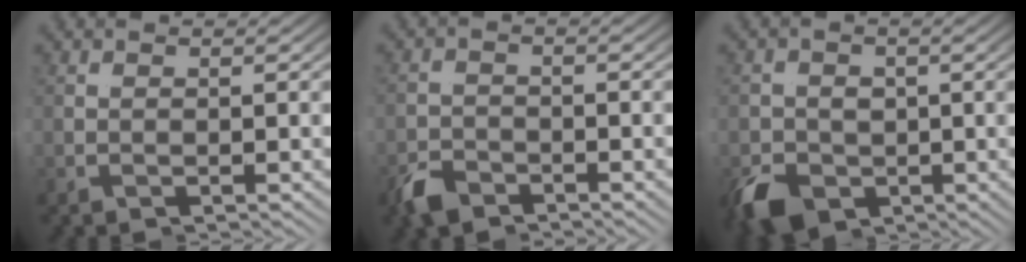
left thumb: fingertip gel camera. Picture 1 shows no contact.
{"total": 2.8, "force": [-2.4, 1.0, -1.1], "torque": [0.013, 0.000, -0.049]}
{"total": 7.9, "force": [-1.4, 5.8, 5.2], "torque": [-0.083, -0.019, -0.019]}